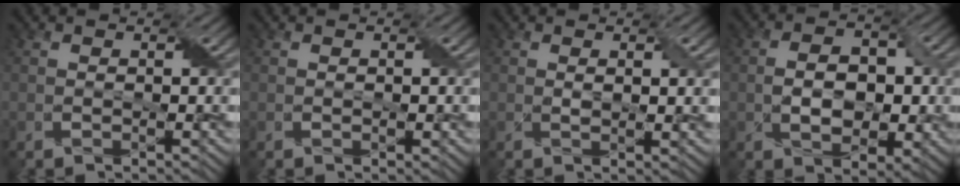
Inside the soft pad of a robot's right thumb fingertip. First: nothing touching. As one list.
[{"total": 0.6, "force": [-0.1, 0.3, 0.5], "torque": [-0.008, -0.001, 0.001]}, {"total": 2.0, "force": [0.7, 0.3, 1.8], "torque": [-0.032, 0.001, 0.014]}, {"total": 6.4, "force": [-0.6, 4.2, 4.8], "torque": [-0.074, 0.001, -0.013]}]